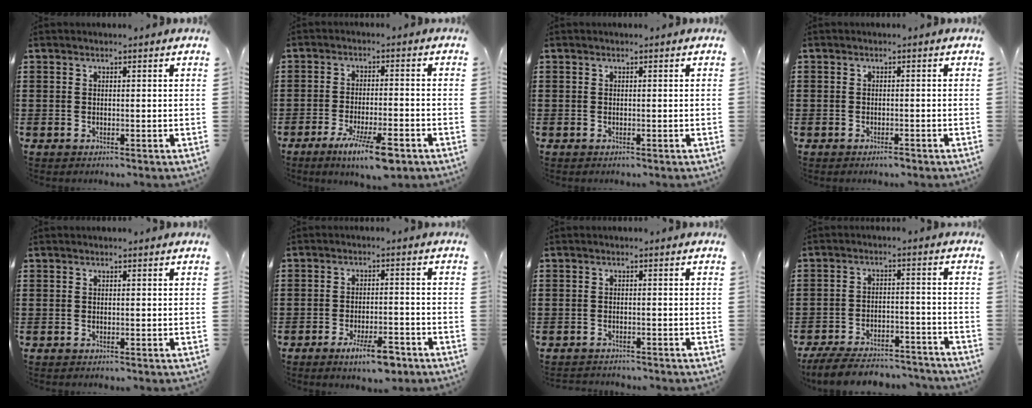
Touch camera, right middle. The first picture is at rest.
{"total": 7.4, "force": [-4.5, 1.5, 5.7], "torque": [-0.106, -0.005, -0.078]}
{"total": 0.0}
{"total": 0.7, "force": [-0.6, 0.4, -0.1], "torque": [0.001, 0.003, -0.015]}
{"total": 0.0}
{"total": 5.6, "force": [-4.1, 1.5, 3.6], "torque": [-0.065, 0.000, -0.074]}
{"total": 1.4, "force": [-1.4, 0.2, -0.2], "torque": [0.000, 0.004, -0.031]}
{"total": 7.1, "force": [-6.8, 1.1, 2.0], "torque": [-0.042, 0.005, -0.131]}